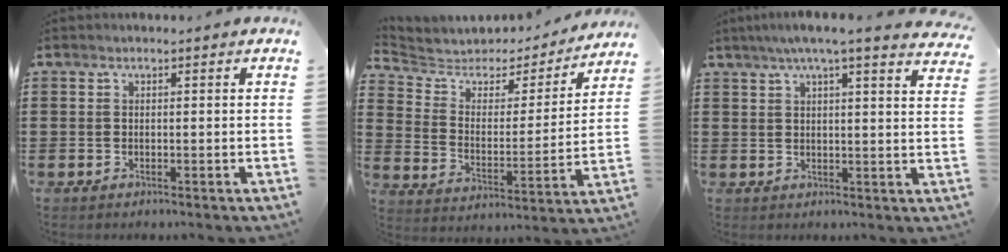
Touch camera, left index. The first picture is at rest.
{"total": 4.4, "force": [3.8, 2.1, 0.4], "torque": [-0.041, -0.028, 0.059]}
{"total": 5.1, "force": [4.0, -0.4, 3.1], "torque": [-0.072, -0.012, 0.069]}